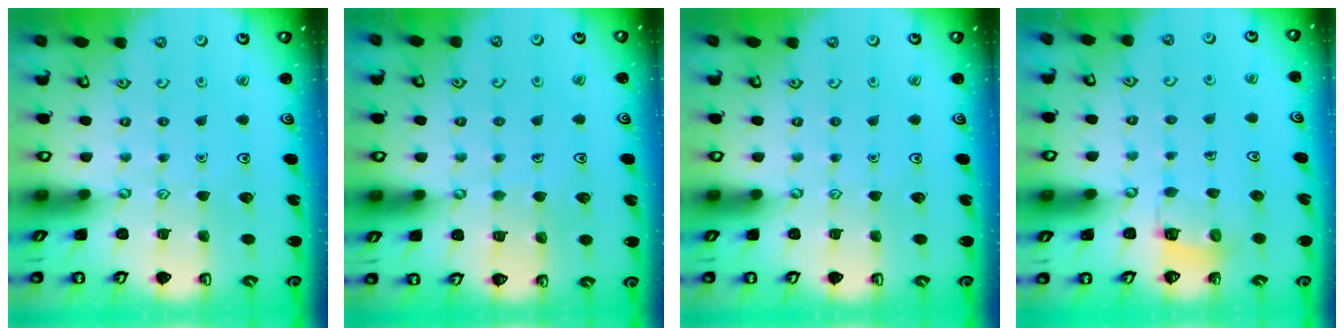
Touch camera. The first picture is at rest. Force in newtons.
{"total": 4.8, "press": 4.8, "slide": 0.4}
{"total": 0.0}
{"total": 3.6, "press": 3.6, "slide": 0.2}